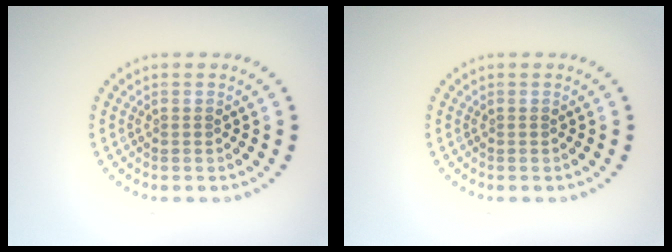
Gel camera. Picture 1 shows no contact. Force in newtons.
{"total": 0.0}